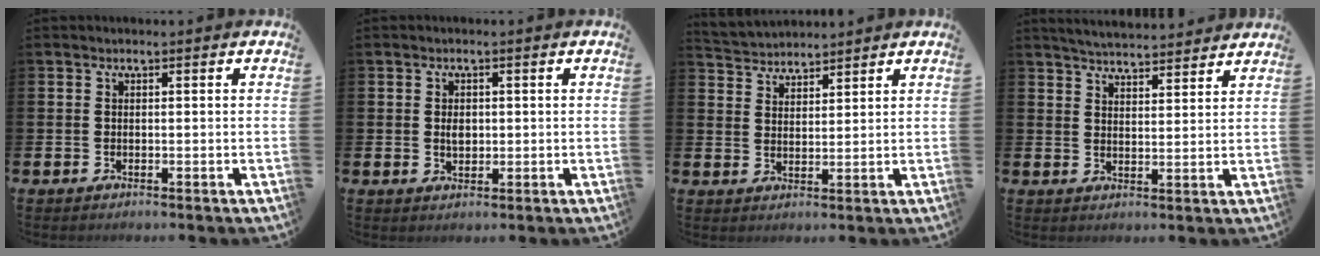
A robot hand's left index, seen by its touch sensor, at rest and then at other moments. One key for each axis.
{"total": 1.9, "fx": 0.2, "fy": 1.3, "fz": 1.3, "tx": -0.006, "ty": -0.001, "tz": -0.002}
{"total": 3.6, "fx": 3.4, "fy": 0.8, "fz": -0.5, "tx": -0.006, "ty": -0.014, "tz": 0.063}
{"total": 4.7, "fx": 4.7, "fy": 0.2, "fz": 0.1, "tx": -0.013, "ty": -0.031, "tz": 0.084}